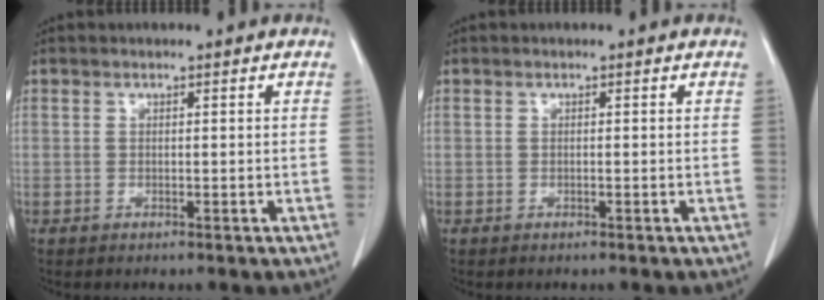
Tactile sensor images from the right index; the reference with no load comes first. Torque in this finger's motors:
{"motor_torque": [0.18, 0.09, 0.07, 0.01]}